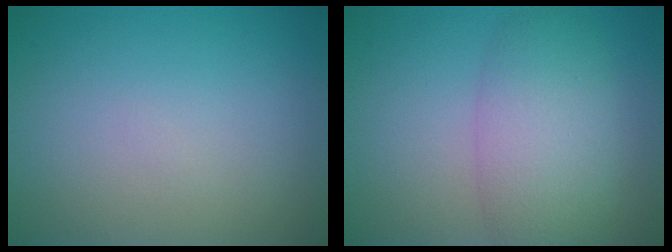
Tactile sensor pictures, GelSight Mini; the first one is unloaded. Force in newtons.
{"total": 5.8, "press": 5.8, "slide": 0.3}